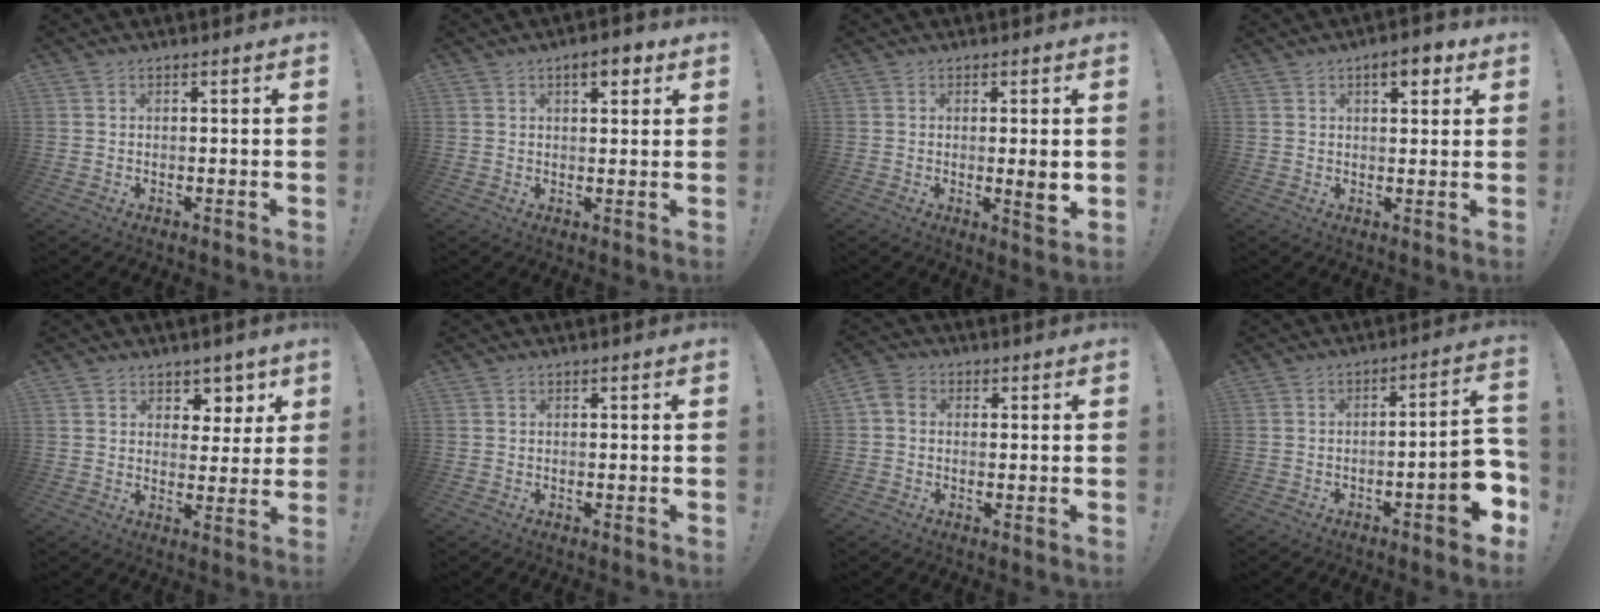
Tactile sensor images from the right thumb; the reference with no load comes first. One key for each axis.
{"total": 5.3, "fx": 2.9, "fy": 2.1, "fz": 3.9, "tx": -0.043, "ty": -0.009, "tz": 0.043}
{"total": 4.3, "fx": 0.1, "fy": 0.3, "fz": 4.3, "tx": -0.053, "ty": -0.015, "tz": 0.000}
{"total": 5.9, "fx": 3.1, "fy": 2.5, "fz": 4.4, "tx": -0.044, "ty": -0.011, "tz": 0.047}
{"total": 6.2, "fx": 4.2, "fy": 4.4, "fz": 1.0, "tx": 0.000, "ty": -0.037, "tz": 0.081}
{"total": 0.0}
{"total": 3.8, "fx": 0.1, "fy": 3.0, "fz": 2.4, "tx": -0.051, "ty": 0.009, "tz": 0.003}
{"total": 10.8, "fx": -4.6, "fy": 2.0, "fz": 9.6, "tx": -0.127, "ty": 0.017, "tz": -0.074}